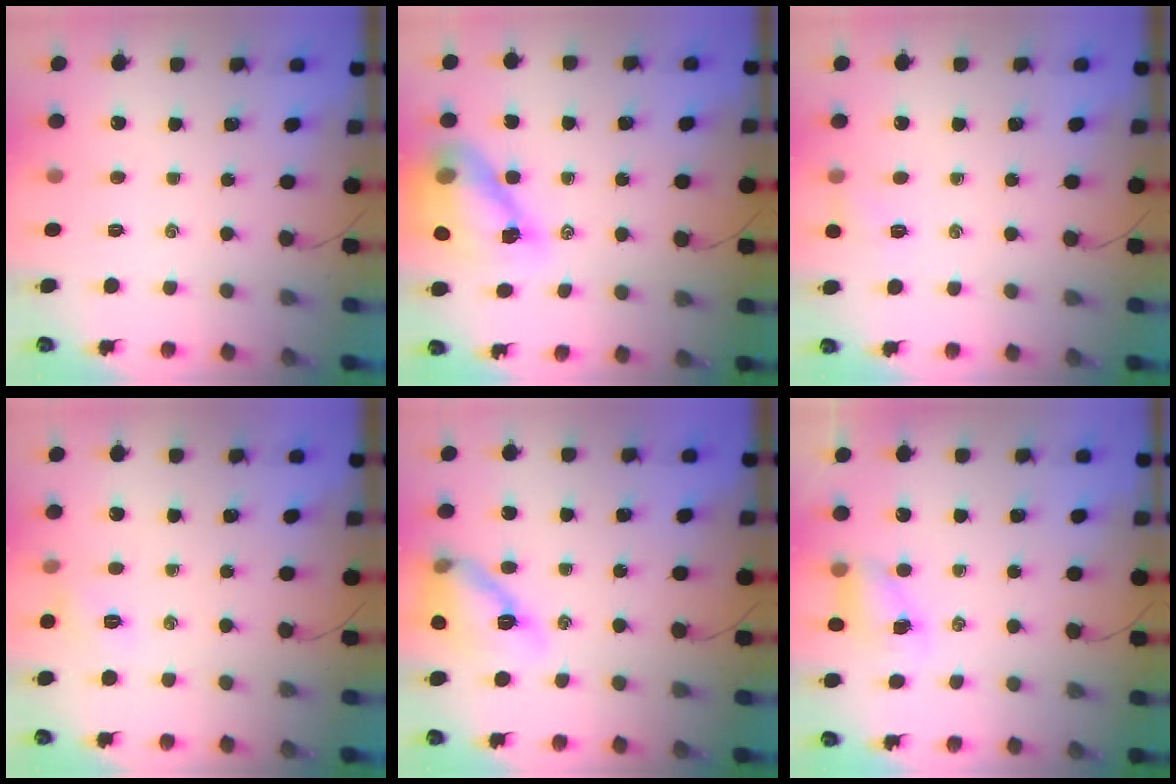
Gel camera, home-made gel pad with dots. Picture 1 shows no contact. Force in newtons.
{"total": 12.5, "press": 12.1, "slide": 3.2}
{"total": 5.5, "press": 5.3, "slide": 1.5}
{"total": 5.6, "press": 5.4, "slide": 1.5}
{"total": 13.7, "press": 13.2, "slide": 3.5}
{"total": 5.8, "press": 5.8, "slide": 0.6}